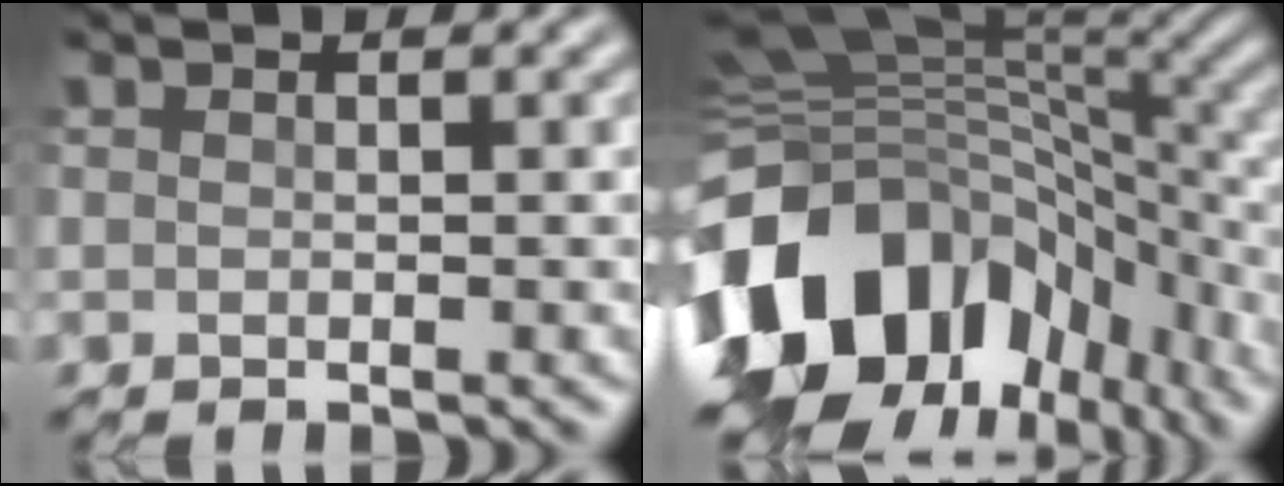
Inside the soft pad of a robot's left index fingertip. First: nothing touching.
{"total": 17.9, "force": [-6.9, 11.8, 11.5], "torque": [-0.258, -0.021, -0.118]}